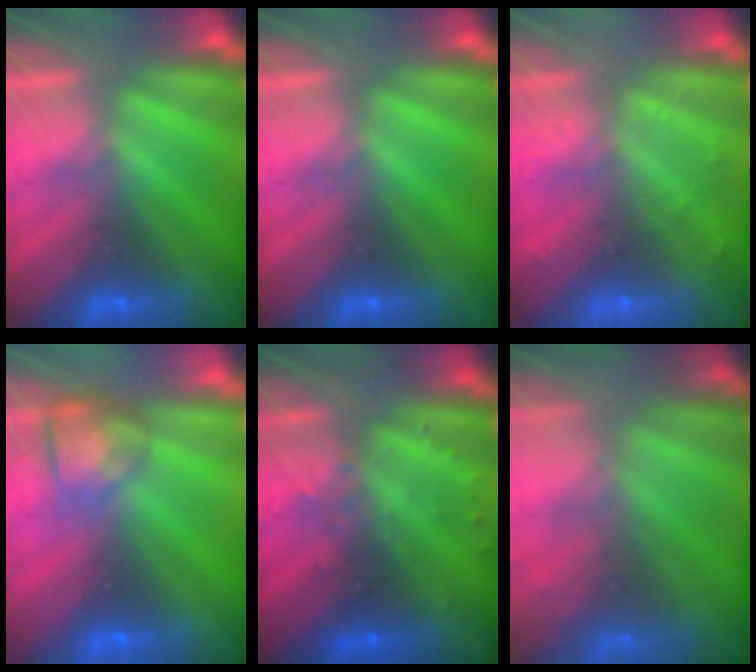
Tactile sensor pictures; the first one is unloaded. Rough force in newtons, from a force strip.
{"total": 0.0}
{"total": 2.1}
{"total": 2.9}
{"total": 3.3}
{"total": 7.8}